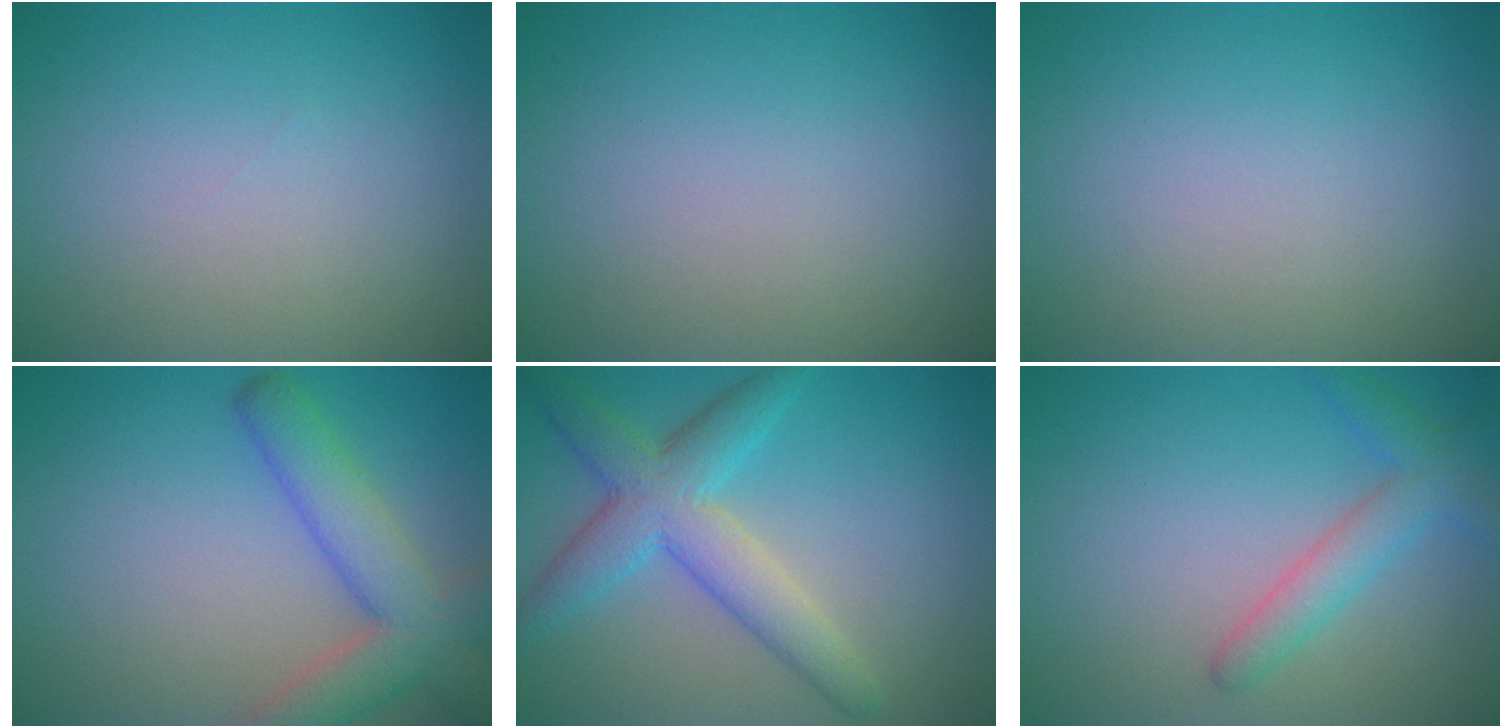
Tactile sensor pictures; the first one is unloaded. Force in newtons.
{"total": 0.0}
{"total": 0.0}
{"total": 6.1, "press": 6.1, "slide": 0.4}
{"total": 5.8, "press": 5.8, "slide": 0.3}
{"total": 3.0, "press": 3.0, "slide": 0.2}